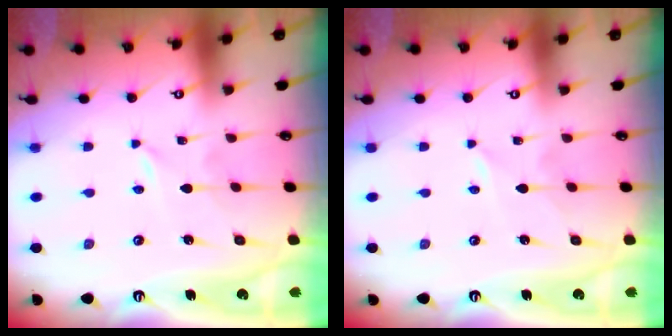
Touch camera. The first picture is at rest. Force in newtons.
{"total": 1.6, "press": 1.5, "slide": 0.2}